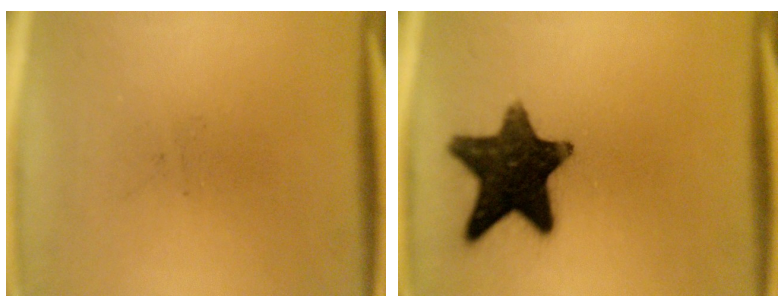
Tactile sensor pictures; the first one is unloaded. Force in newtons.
{"total": 14.6}